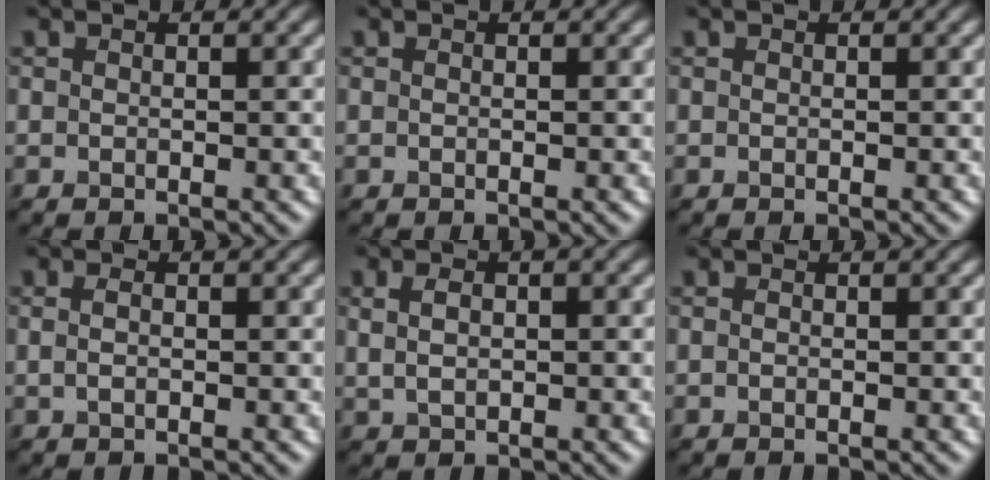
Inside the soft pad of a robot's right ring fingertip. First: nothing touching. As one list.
[{"total": 0.0}, {"total": 0.0}, {"total": 1.0, "force": [-0.6, -0.7, -0.3], "torque": [-0.022, -0.008, 0.014]}, {"total": 0.8, "force": [0.1, 0.2, 0.8], "torque": [-0.040, 0.004, 0.028]}, {"total": 0.6, "force": [-0.4, -0.4, -0.3], "torque": [-0.006, -0.007, 0.003]}]